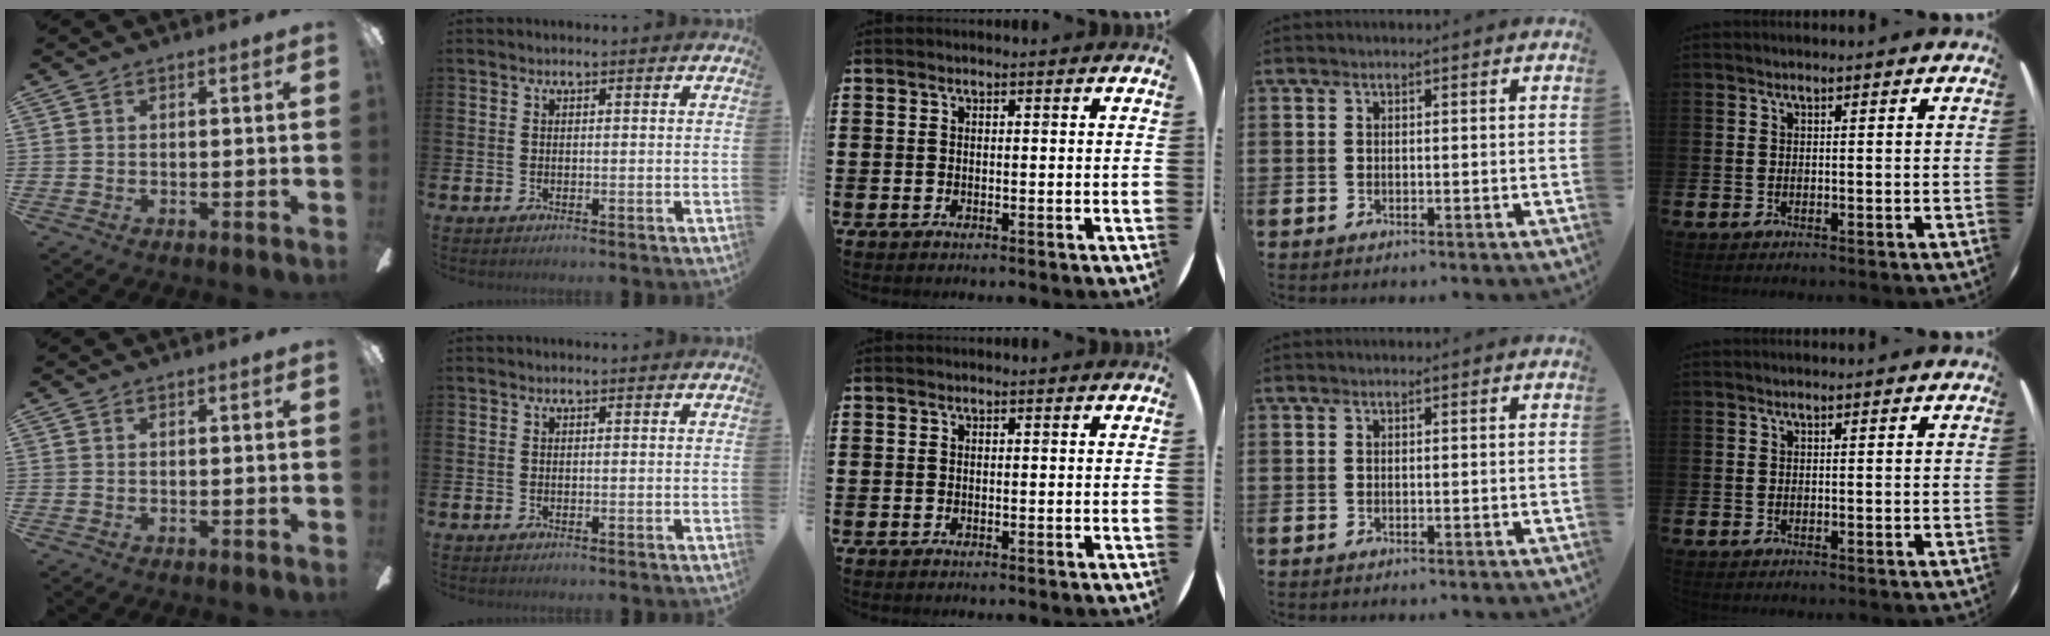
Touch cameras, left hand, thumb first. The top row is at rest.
{}